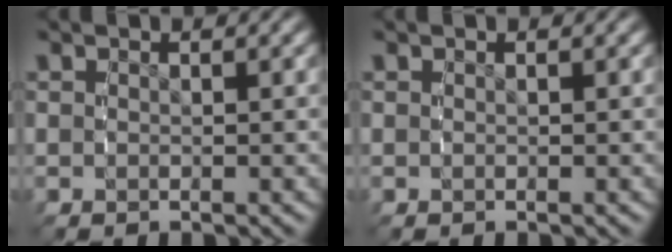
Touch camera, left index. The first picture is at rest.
{"total": 0.0}